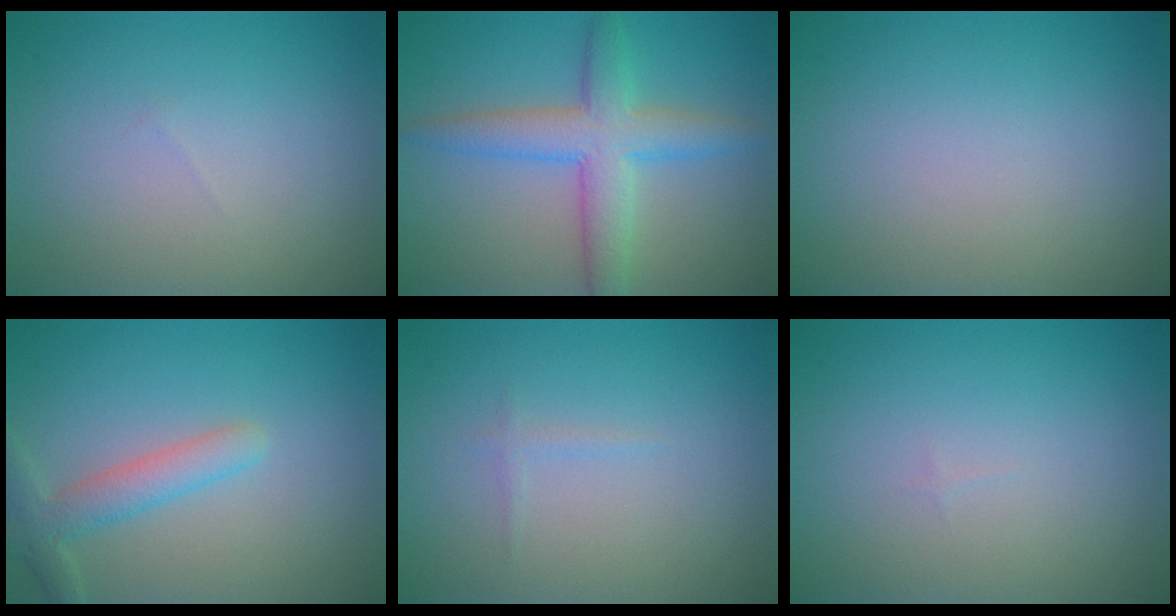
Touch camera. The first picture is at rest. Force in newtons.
{"total": 5.3, "press": 5.3, "slide": 0.2}
{"total": 0.0}
{"total": 3.0, "press": 3.0, "slide": 0.2}
{"total": 0.6, "press": 0.6, "slide": 0.0}
{"total": 0.0}